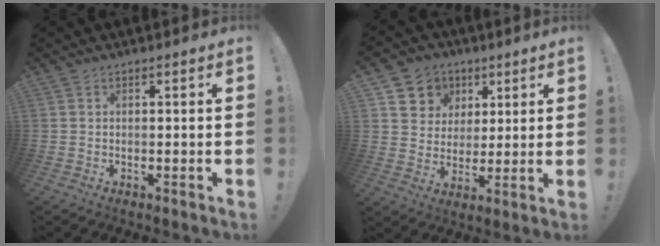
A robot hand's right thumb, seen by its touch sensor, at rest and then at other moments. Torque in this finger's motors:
{"motor_torque": [0.01, 0.02, 0.00, 0.15, 0.00]}